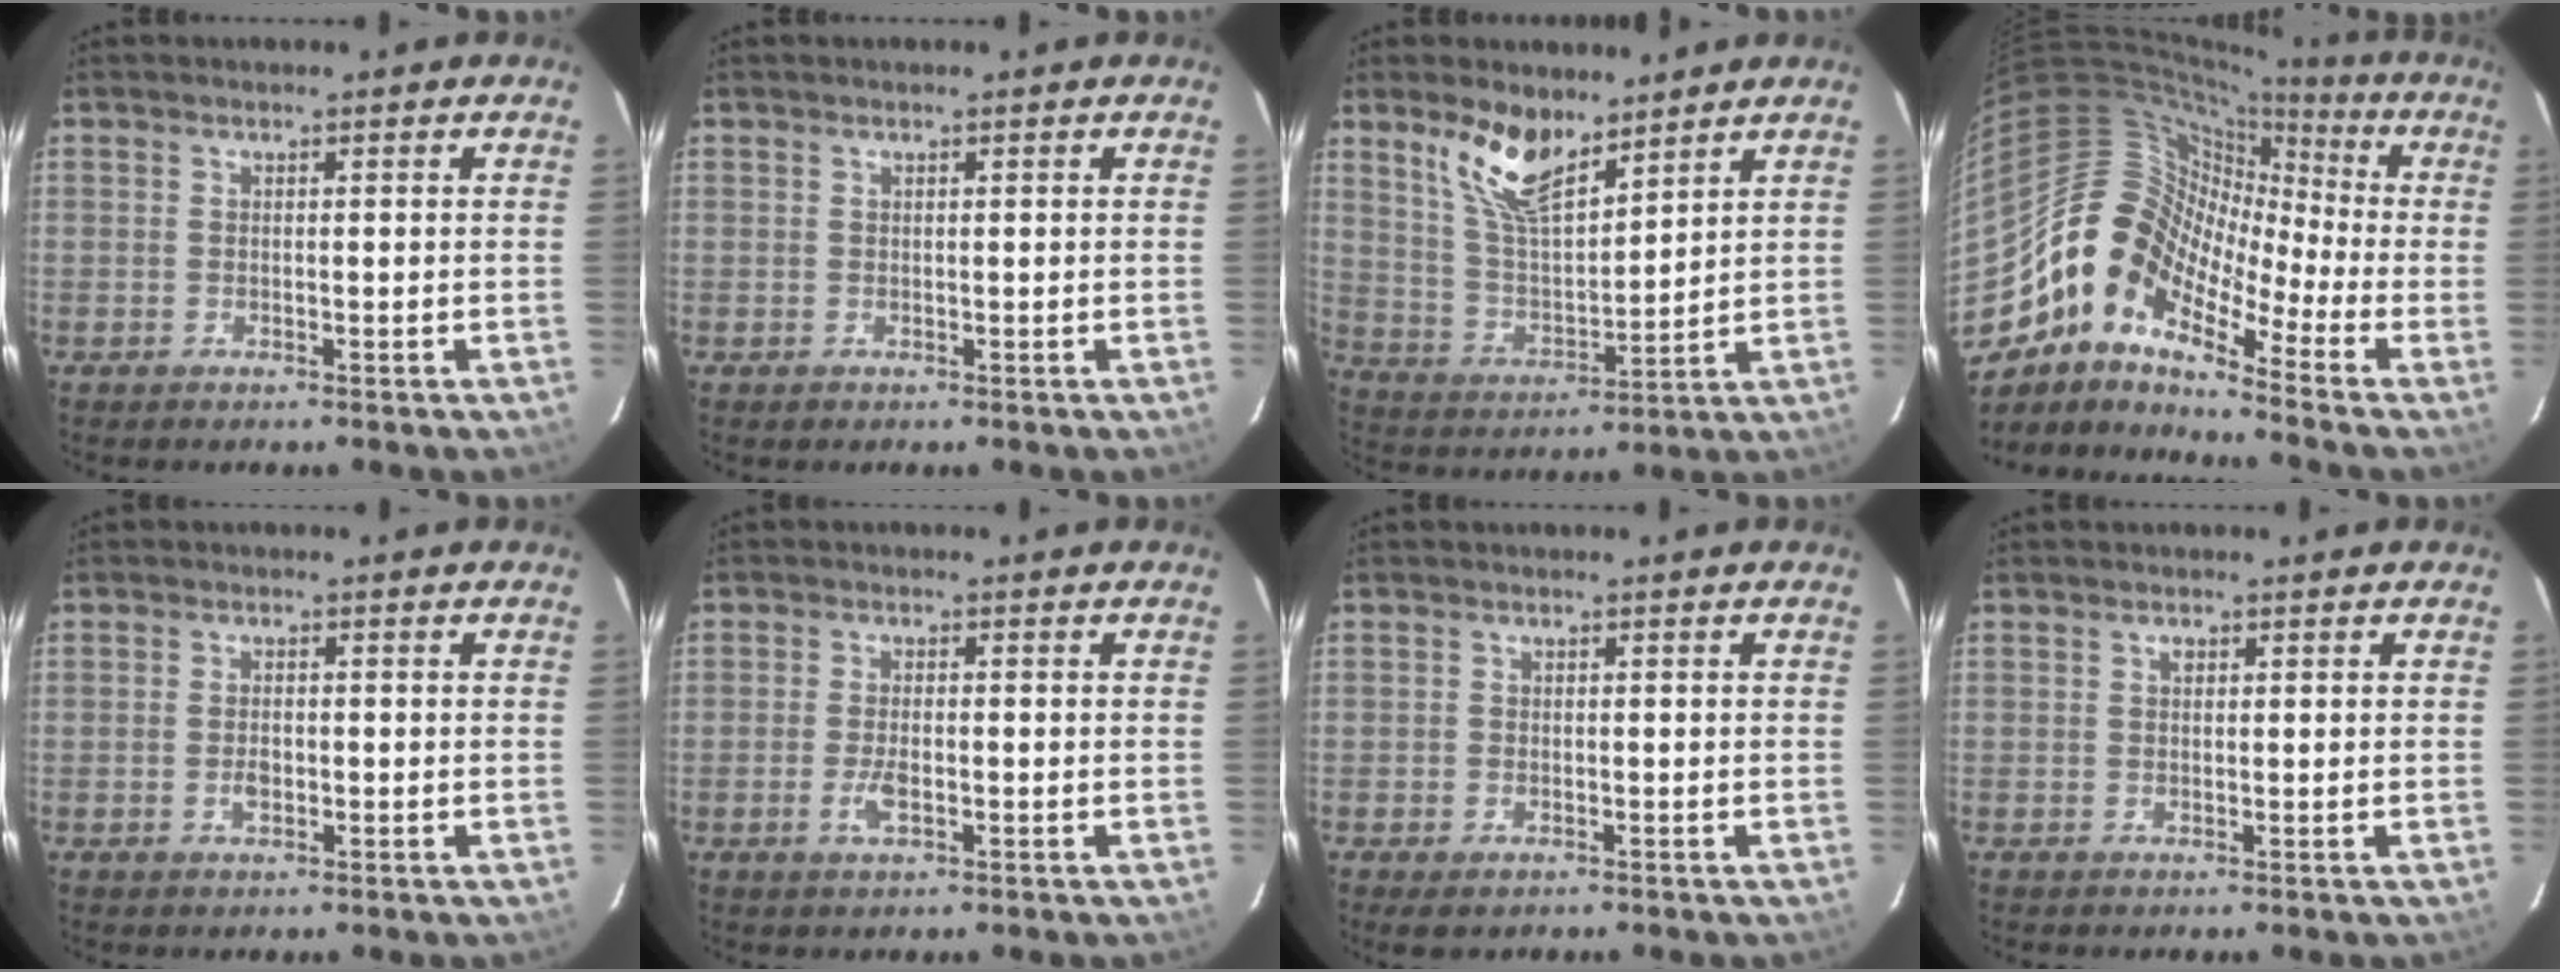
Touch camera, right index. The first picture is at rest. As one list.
[{"total": 0.5, "force": [0.1, 0.5, 0.0], "torque": [0.003, 0.004, 0.002]}, {"total": 11.1, "force": [7.8, 4.0, 6.8], "torque": [-0.132, 0.005, 0.158]}, {"total": 12.9, "force": [-7.2, 7.2, 7.9], "torque": [-0.129, 0.019, -0.164]}, {"total": 2.2, "force": [-0.6, 1.2, 1.7], "torque": [-0.033, 0.002, -0.010]}, {"total": 3.5, "force": [-1.2, 1.3, 2.9], "torque": [-0.062, -0.002, -0.023]}, {"total": 2.5, "force": [-1.4, 1.6, 1.2], "torque": [-0.023, -0.005, -0.021]}, {"total": 0.8, "force": [0.3, 0.6, 0.5], "torque": [-0.007, 0.004, 0.005]}]